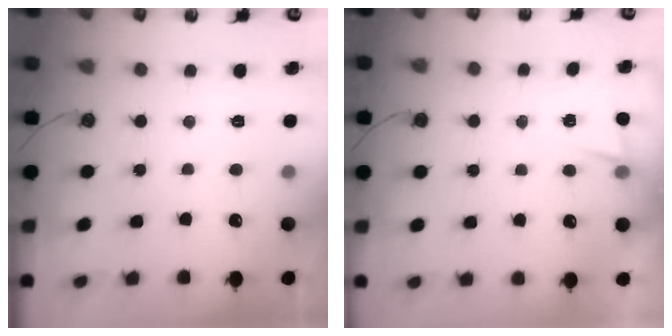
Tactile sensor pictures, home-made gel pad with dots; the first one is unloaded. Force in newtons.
{"total": 2.6, "press": 1.9, "slide": 1.8}